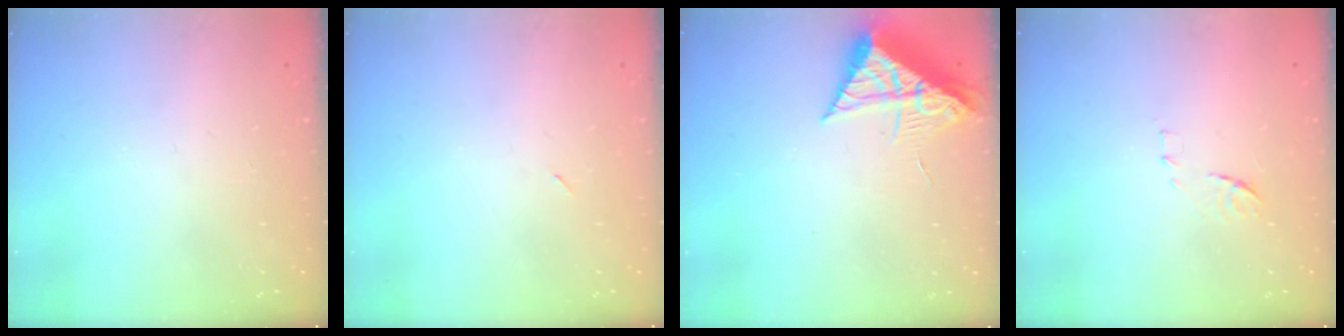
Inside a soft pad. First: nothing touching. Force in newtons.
{"total": 2.3, "press": 1.9, "slide": 1.2}
{"total": 9.8, "press": 9.8, "slide": 0.6}
{"total": 6.8, "press": 6.8, "slide": 0.5}